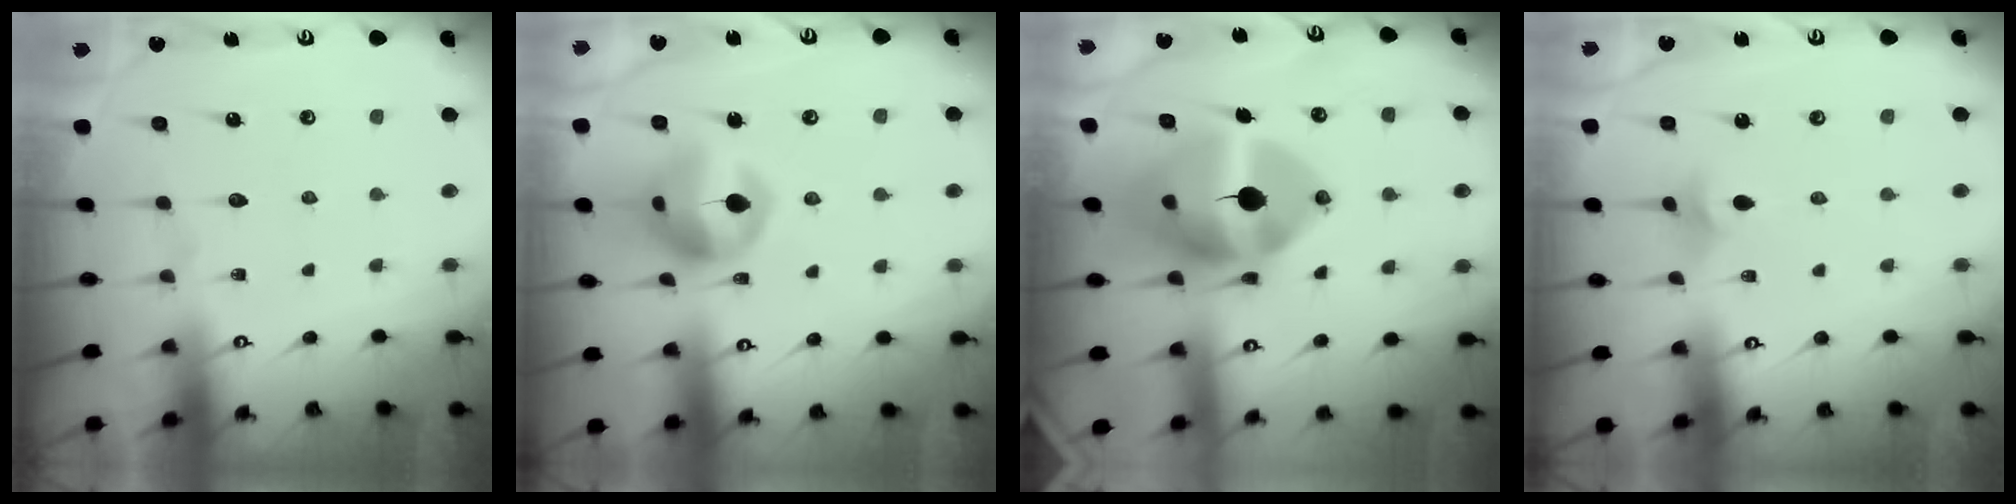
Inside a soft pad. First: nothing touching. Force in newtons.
{"total": 13.2, "press": 13.1, "slide": 1.7}
{"total": 18.2, "press": 18.0, "slide": 2.7}
{"total": 2.9, "press": 2.8, "slide": 0.7}